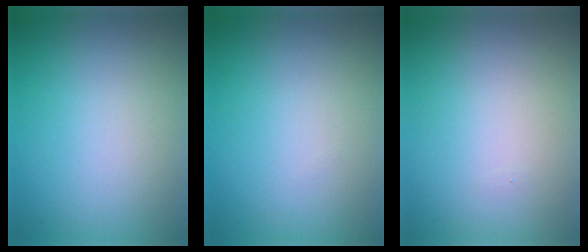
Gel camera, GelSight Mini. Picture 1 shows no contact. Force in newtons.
{"total": 0.0}
{"total": 0.0}